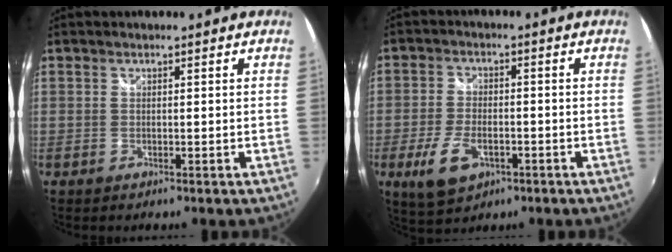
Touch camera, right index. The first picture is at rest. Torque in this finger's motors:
{"motor_torque": [0.66, -0.52, 0.39, 0.06]}